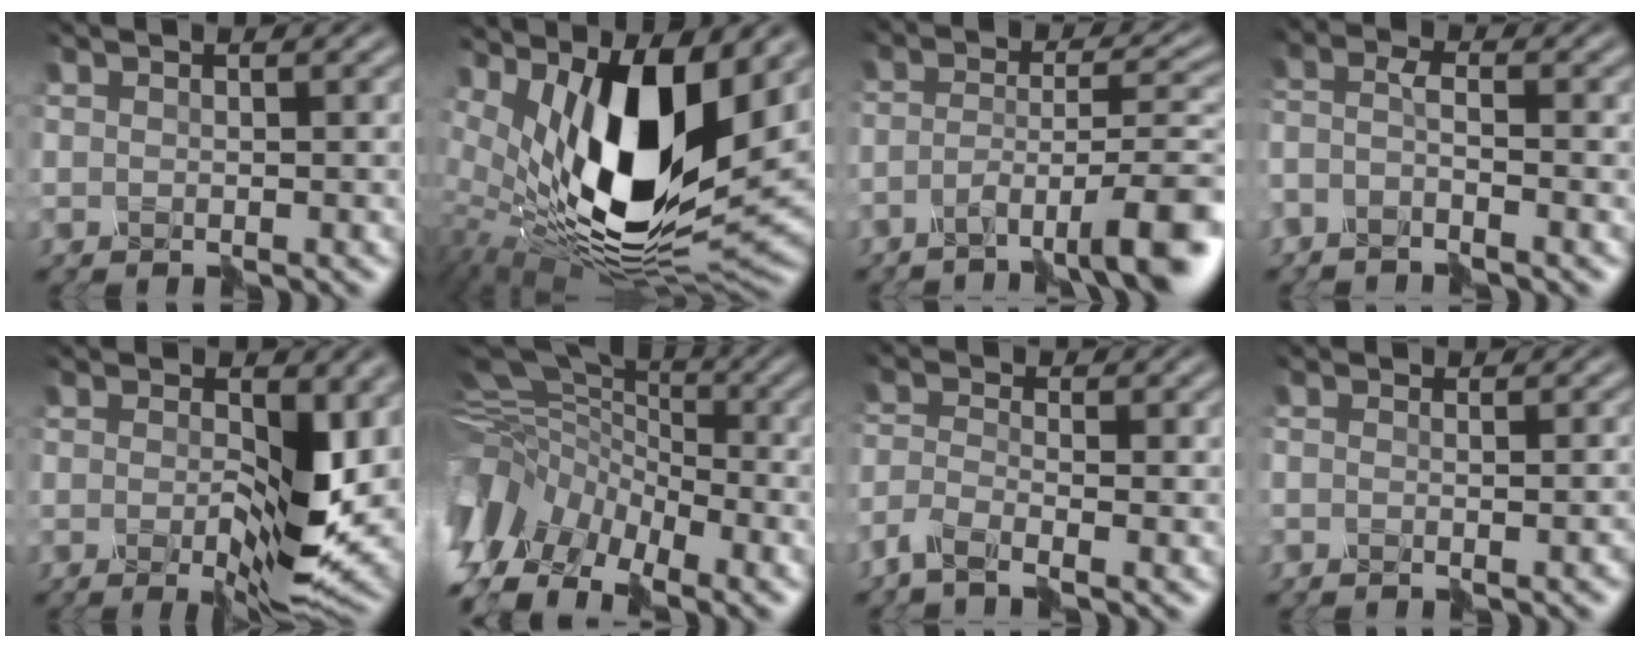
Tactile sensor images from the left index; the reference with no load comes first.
{"total": 12.6, "force": [1.0, 5.6, 11.2], "torque": [-0.210, -0.028, 0.023]}
{"total": 7.7, "force": [-5.1, 1.0, 5.7], "torque": [-0.094, 0.006, -0.086]}
{"total": 2.8, "force": [-2.6, -0.5, 0.6], "torque": [-0.029, -0.006, -0.055]}
{"total": 10.3, "force": [-2.2, 4.5, 9.0], "torque": [-0.149, -0.001, -0.040]}
{"total": 10.0, "force": [-4.7, 6.4, 6.1], "torque": [-0.145, -0.001, -0.082]}
{"total": 3.2, "force": [-3.2, -0.1, 0.4], "torque": [-0.034, -0.004, -0.075]}
{"total": 2.7, "force": [-2.7, -0.1, 0.3], "torque": [0.009, 0.002, -0.036]}